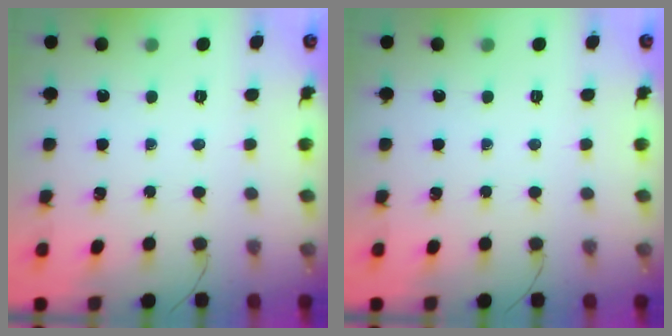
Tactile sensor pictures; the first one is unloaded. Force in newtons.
{"total": 0.0}